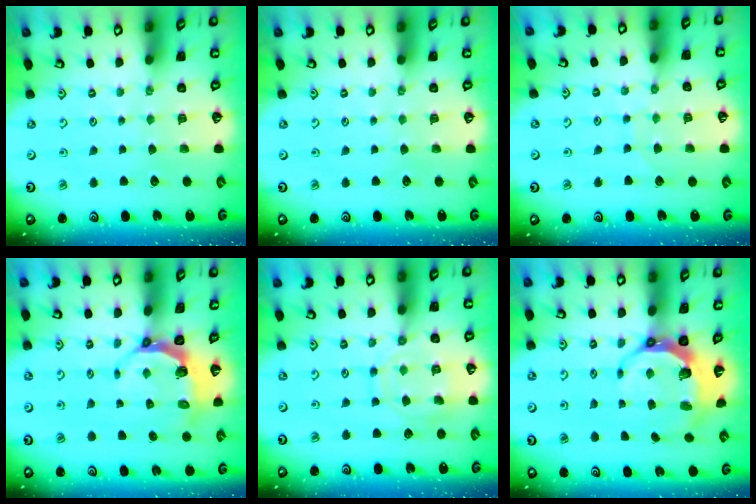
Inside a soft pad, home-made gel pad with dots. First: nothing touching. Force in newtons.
{"total": 0.0}
{"total": 5.6, "press": 5.6, "slide": 0.1}
{"total": 5.9, "press": 5.2, "slide": 2.9}
{"total": 12.0, "press": 11.9, "slide": 1.1}
{"total": 7.6, "press": 6.2, "slide": 4.3}